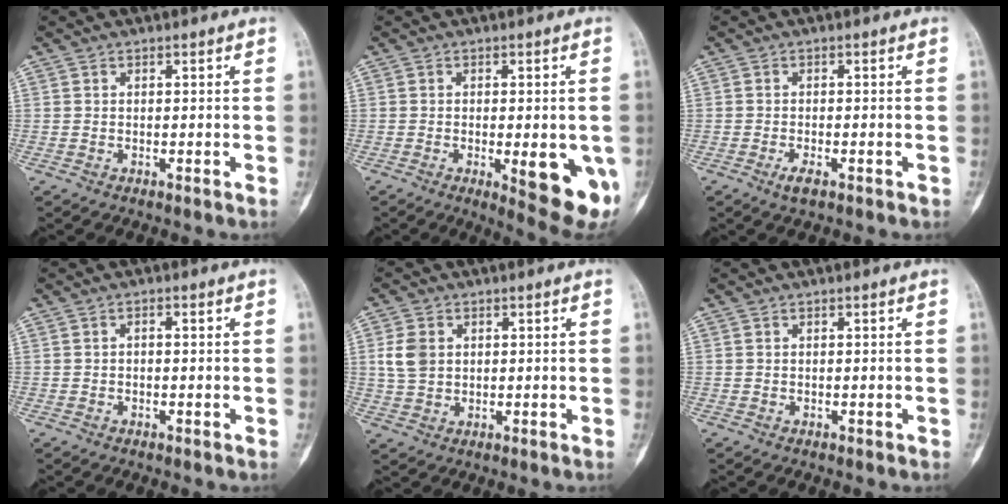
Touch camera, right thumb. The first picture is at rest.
{"total": 11.5, "force": [-2.8, 3.9, 10.4], "torque": [-0.113, -0.017, -0.026]}
{"total": 2.5, "force": [-1.4, 1.0, 1.8], "torque": [-0.032, 0.001, -0.027]}
{"total": 0.6, "force": [-0.1, 0.4, 0.5], "torque": [0.000, 0.001, -0.008]}
{"total": 5.3, "force": [1.0, 4.1, 3.2], "torque": [-0.053, 0.000, 0.020]}
{"total": 0.0}